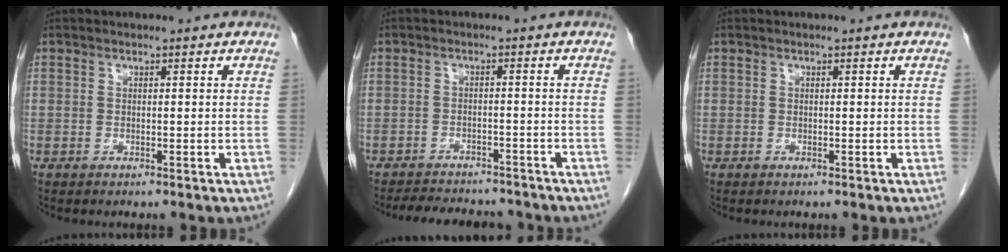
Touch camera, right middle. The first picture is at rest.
{"total": 9.9, "force": [-9.0, 2.7, 2.9], "torque": [-0.047, 0.004, -0.117]}
{"total": 0.0}